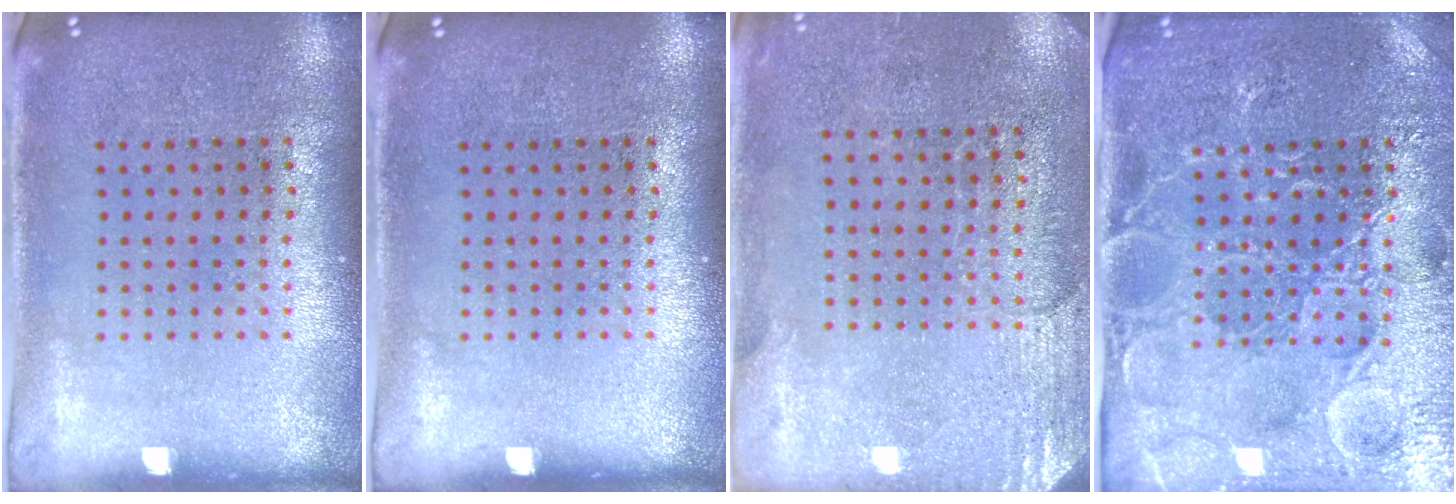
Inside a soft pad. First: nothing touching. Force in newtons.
{"total": 0.0}
{"total": 2.6, "press": 2.3, "slide": 1.2}
{"total": 4.8, "press": 4.5, "slide": 1.6}